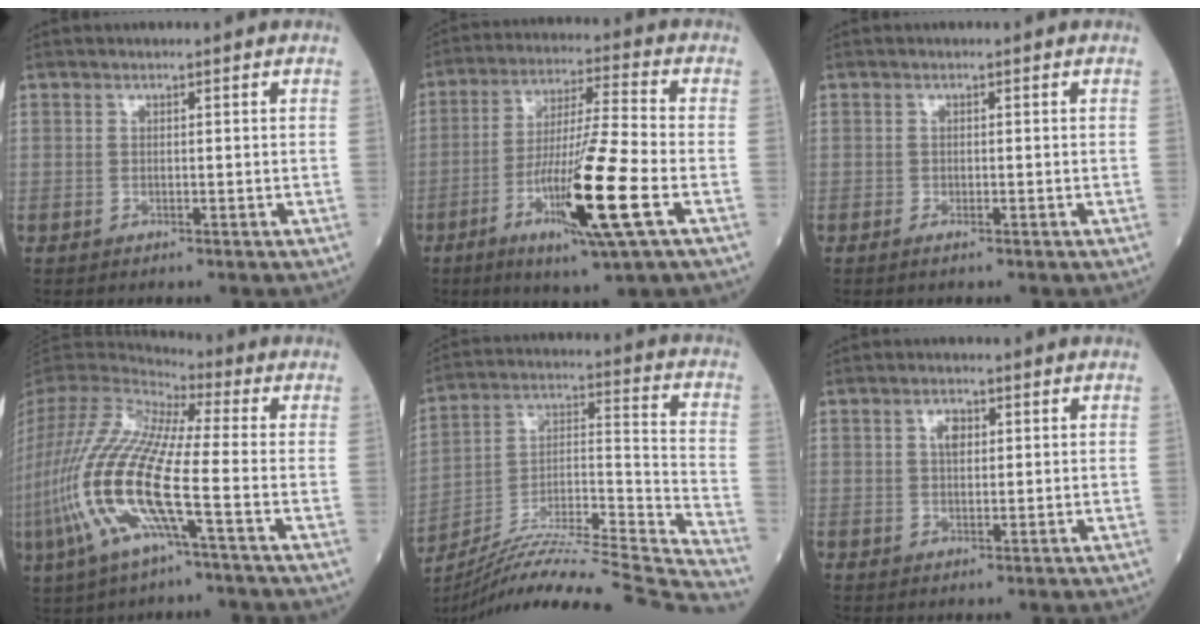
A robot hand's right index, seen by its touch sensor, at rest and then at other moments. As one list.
[{"total": 14.8, "force": [-5.3, -0.4, 13.8], "torque": [-0.260, -0.020, -0.096]}, {"total": 0.7, "force": [-0.4, 0.1, 0.6], "torque": [-0.012, -0.001, -0.005]}, {"total": 19.6, "force": [-5.6, 2.9, 18.5], "torque": [-0.439, -0.029, -0.115]}, {"total": 28.8, "force": [-26.4, -0.8, 11.6], "torque": [-0.152, -0.015, -0.408]}, {"total": 2.5, "force": [0.8, 1.3, 1.9], "torque": [-0.035, 0.003, 0.014]}]